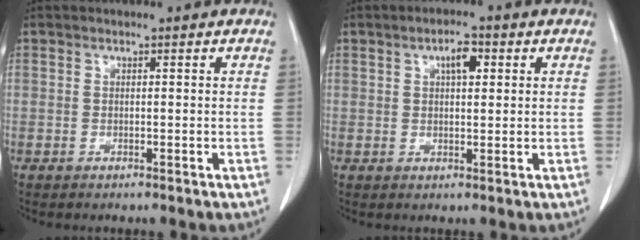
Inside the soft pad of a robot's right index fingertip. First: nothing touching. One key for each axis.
{"total": 3.5, "fx": 1.3, "fy": 1.3, "fz": 2.9, "tx": -0.049, "ty": 0.005, "tz": 0.020}